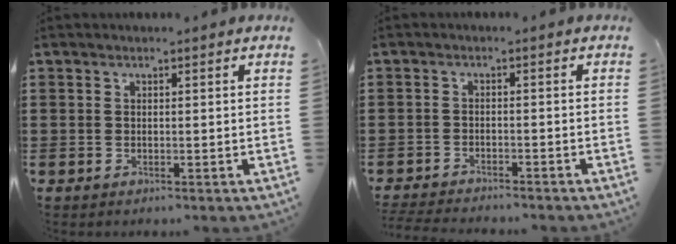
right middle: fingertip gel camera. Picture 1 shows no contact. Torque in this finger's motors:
{"motor_torque": [1.13, -0.53, 0.10, 0.02]}